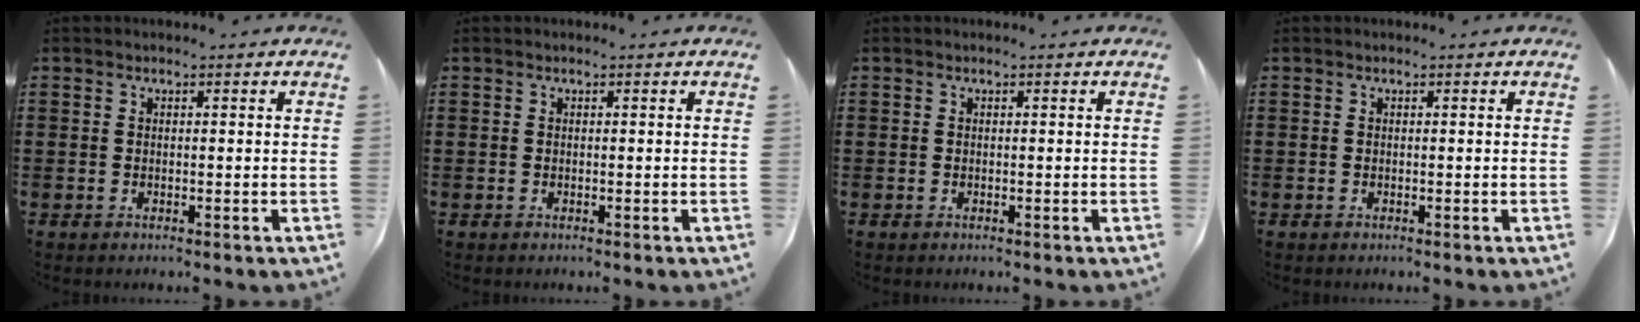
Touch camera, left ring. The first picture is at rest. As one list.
[{"total": 0.0}, {"total": 0.0}, {"total": 0.0}]